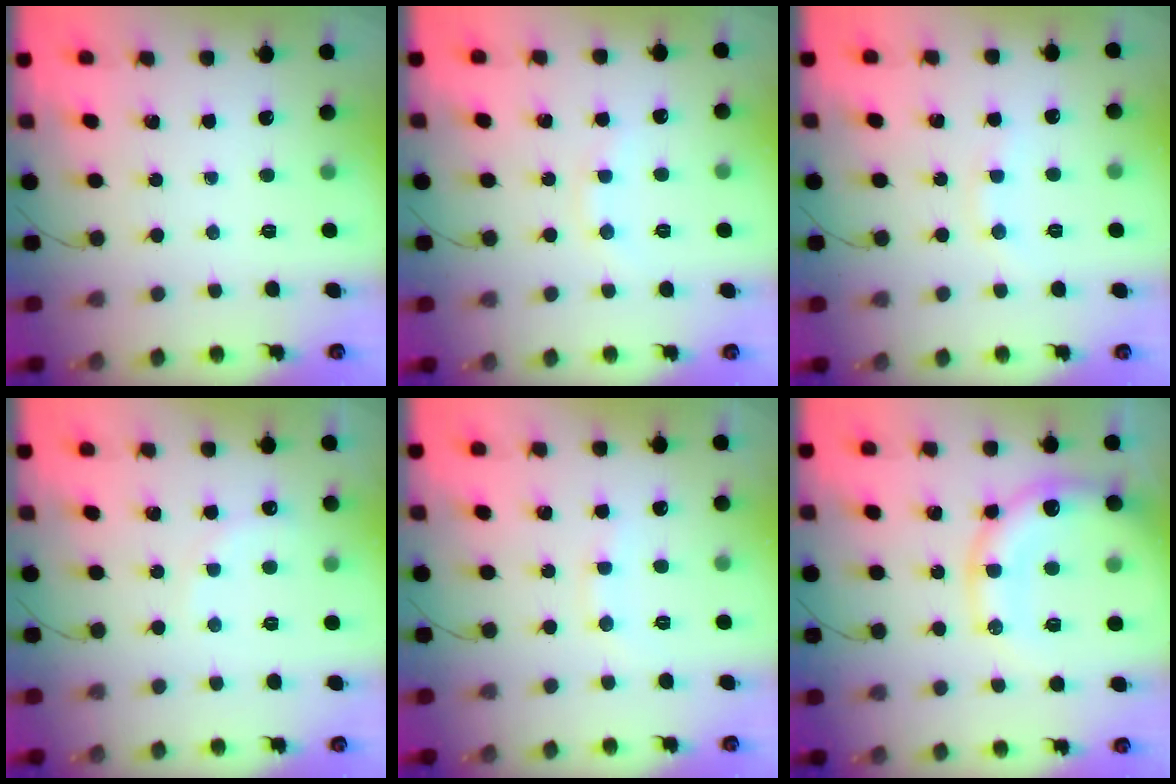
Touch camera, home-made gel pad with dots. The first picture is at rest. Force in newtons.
{"total": 4.7, "press": 4.5, "slide": 1.4}
{"total": 4.9, "press": 4.7, "slide": 1.5}
{"total": 7.6, "press": 7.4, "slide": 1.9}
{"total": 6.1, "press": 6.0, "slide": 1.5}
{"total": 17.7, "press": 17.4, "slide": 3.6}